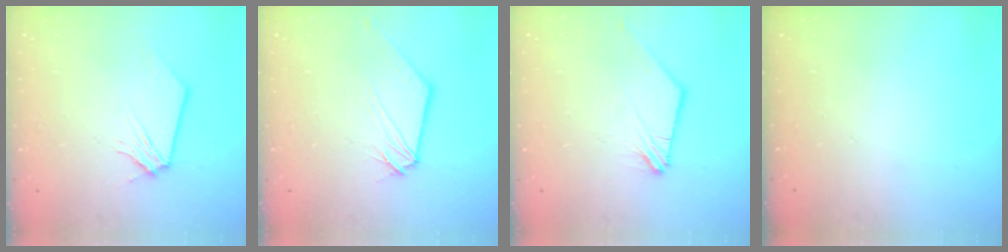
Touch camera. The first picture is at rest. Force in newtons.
{"total": 0.5, "press": 0.5, "slide": 0.1}
{"total": 1.2, "press": 1.2, "slide": 0.2}
{"total": 0.0}